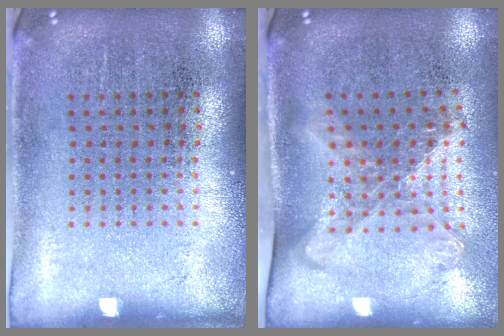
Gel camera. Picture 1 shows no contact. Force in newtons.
{"total": 1.7, "press": 1.4, "slide": 1.1}